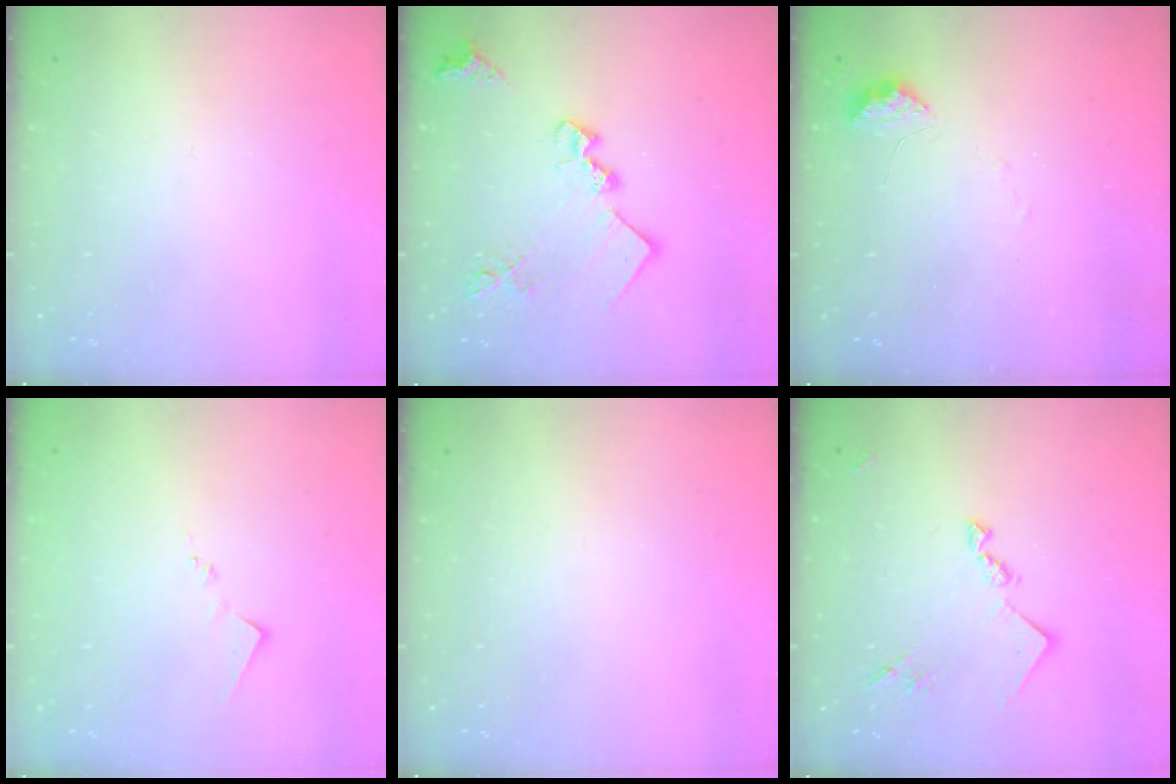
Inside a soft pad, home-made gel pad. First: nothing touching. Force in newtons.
{"total": 15.9, "press": 15.9, "slide": 0.8}
{"total": 9.6, "press": 9.6, "slide": 0.6}
{"total": 8.2, "press": 8.2, "slide": 0.3}
{"total": 0.0}
{"total": 11.9, "press": 11.9, "slide": 0.6}